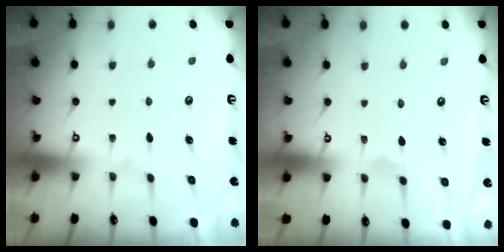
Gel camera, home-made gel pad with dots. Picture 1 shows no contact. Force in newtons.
{"total": 1.2, "press": 1.1, "slide": 0.2}